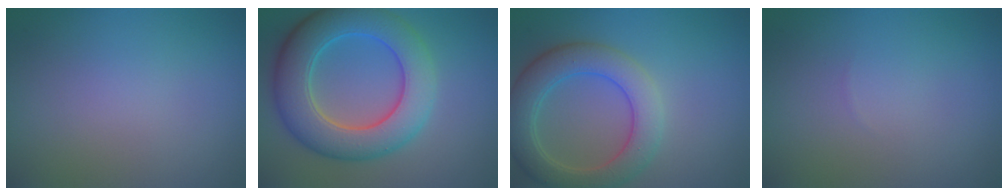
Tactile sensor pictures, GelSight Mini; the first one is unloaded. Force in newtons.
{"total": 8.6, "press": 8.6, "slide": 0.5}
{"total": 5.7, "press": 5.7, "slide": 0.6}
{"total": 0.0}